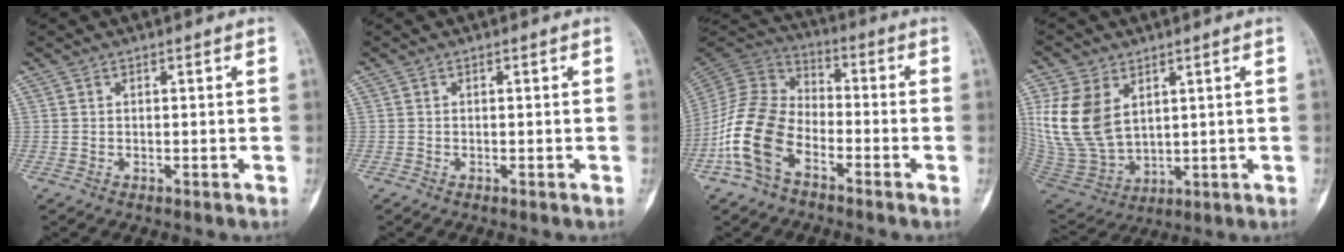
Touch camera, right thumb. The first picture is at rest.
{"total": 0.0}
{"total": 13.7, "force": [-6.2, 8.4, 8.8], "torque": [-0.178, 0.048, -0.135]}
{"total": 15.4, "force": [4.7, 10.3, 10.5], "torque": [-0.207, -0.022, 0.112]}